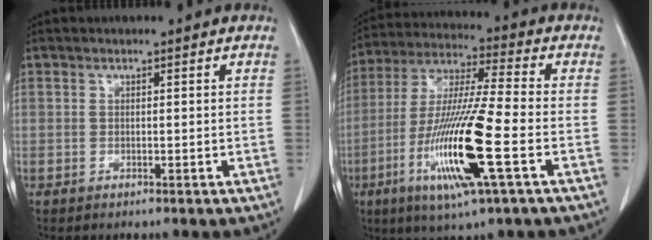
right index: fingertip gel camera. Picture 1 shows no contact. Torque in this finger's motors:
{"motor_torque": [2.14, 0.00, 0.98, 0.21]}